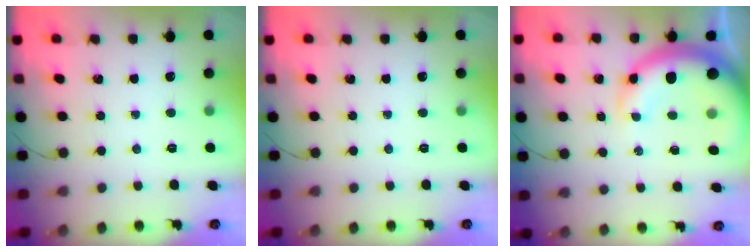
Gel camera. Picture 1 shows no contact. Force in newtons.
{"total": 0.0}
{"total": 10.9, "press": 10.7, "slide": 2.2}